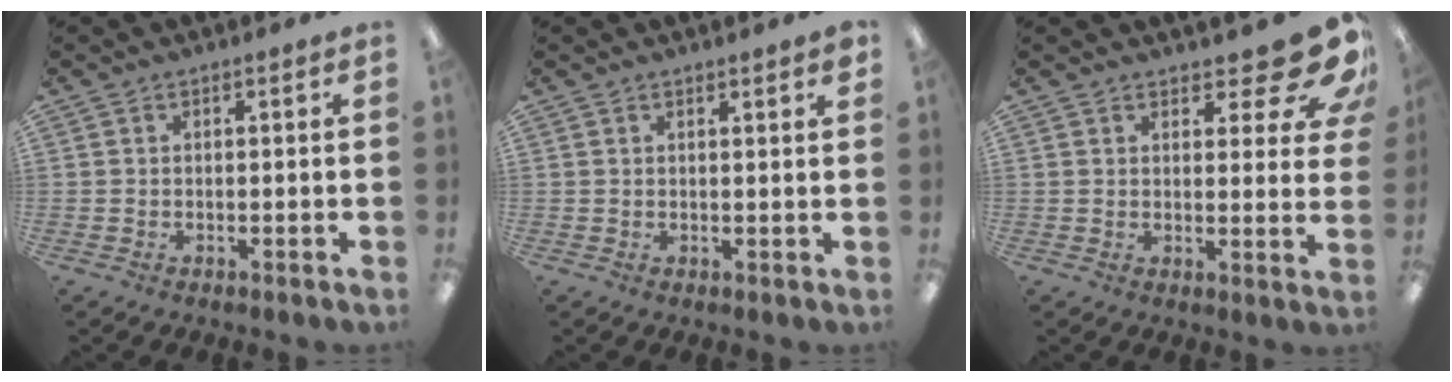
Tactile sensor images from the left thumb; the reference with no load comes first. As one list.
[{"total": 1.5, "force": [1.3, -0.1, 0.6], "torque": [-0.005, -0.005, 0.023]}, {"total": 10.5, "force": [8.0, 3.2, 6.0], "torque": [-0.068, -0.058, 0.139]}]